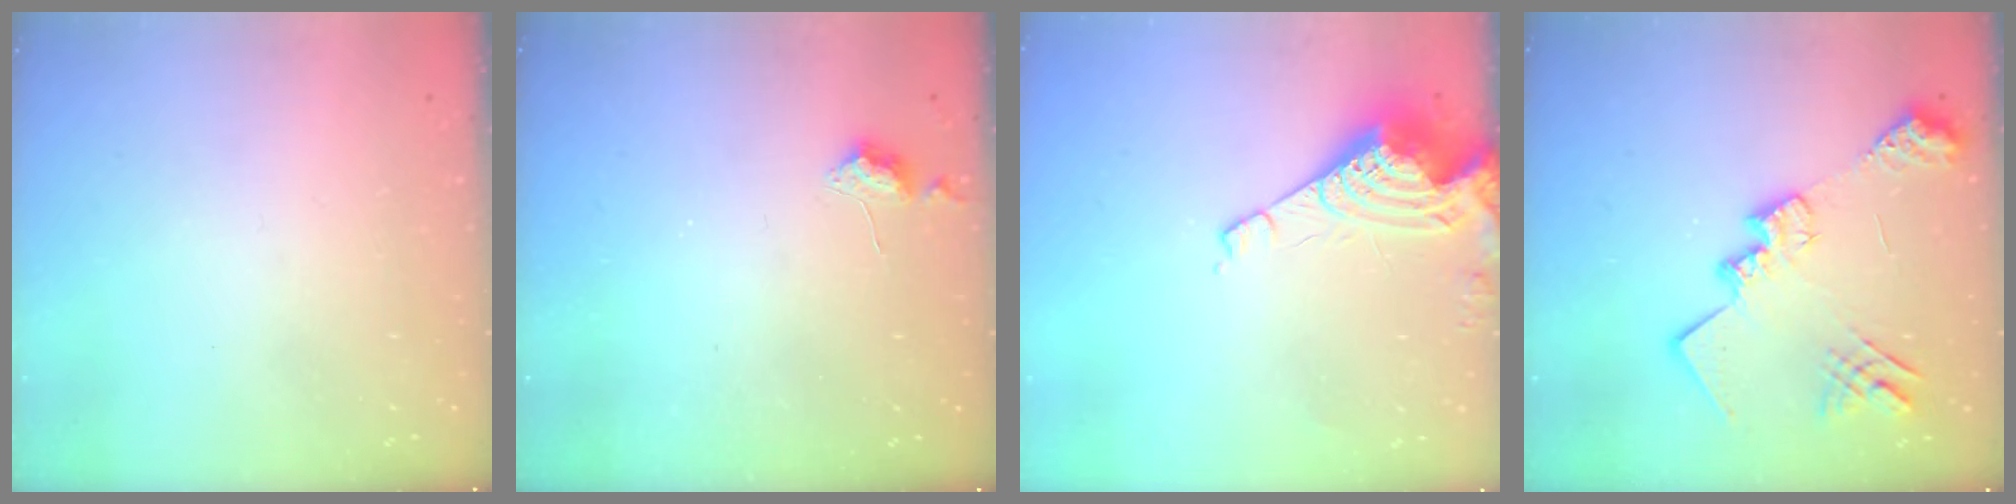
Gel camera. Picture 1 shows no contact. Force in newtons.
{"total": 5.5, "press": 5.4, "slide": 0.8}
{"total": 10.1, "press": 10.0, "slide": 1.1}
{"total": 18.4, "press": 18.4, "slide": 1.6}